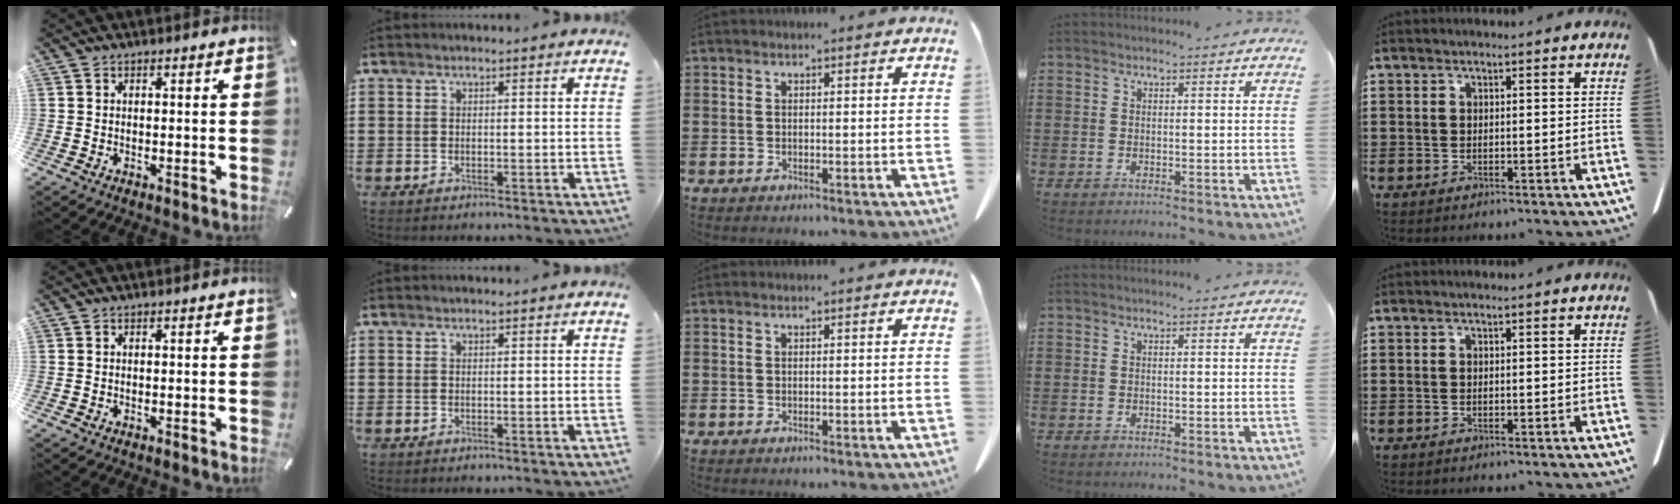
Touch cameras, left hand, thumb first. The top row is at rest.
{}